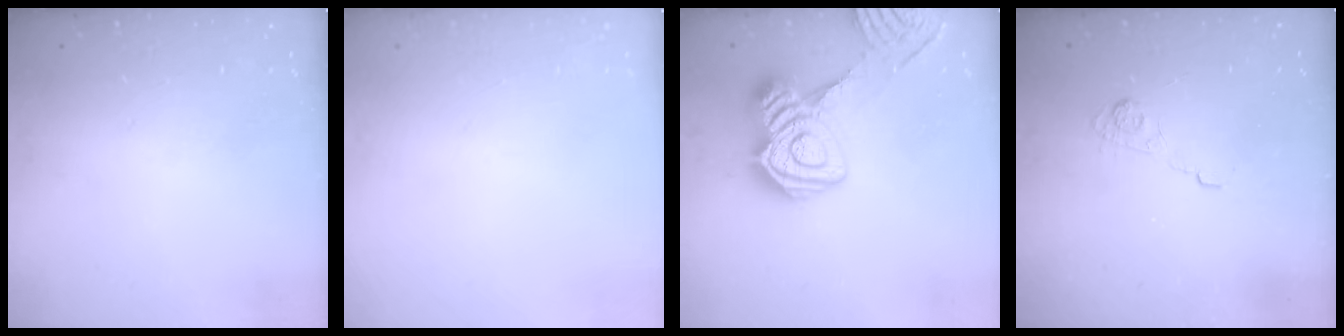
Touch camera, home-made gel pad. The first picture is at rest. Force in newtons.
{"total": 2.7, "press": 2.6, "slide": 0.8}
{"total": 16.9, "press": 16.8, "slide": 1.2}
{"total": 4.2, "press": 3.8, "slide": 1.6}